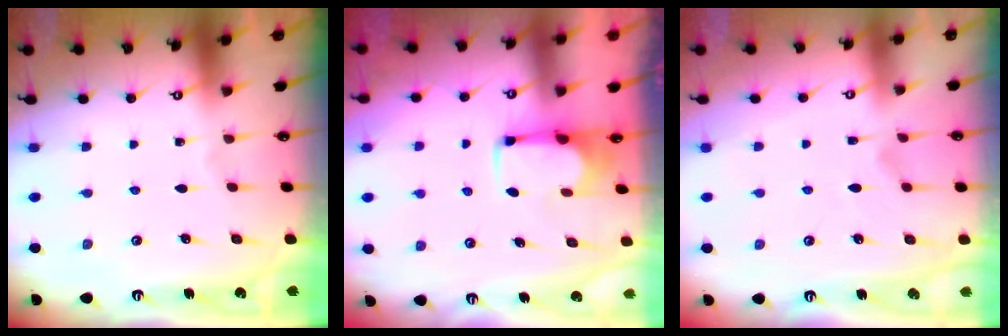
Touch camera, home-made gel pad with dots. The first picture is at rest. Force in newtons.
{"total": 1.8, "press": 1.7, "slide": 0.6}
{"total": 1.9, "press": 1.5, "slide": 1.2}